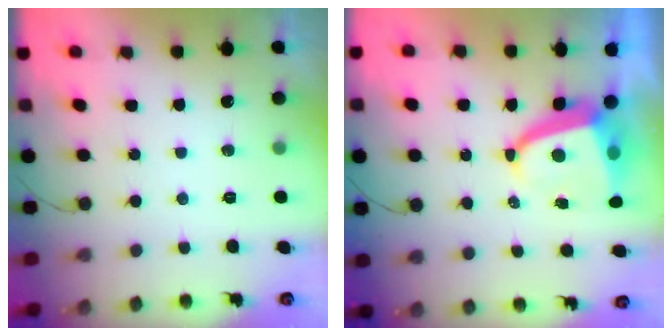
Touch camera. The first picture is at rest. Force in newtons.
{"total": 6.8, "press": 6.8, "slide": 1.0}